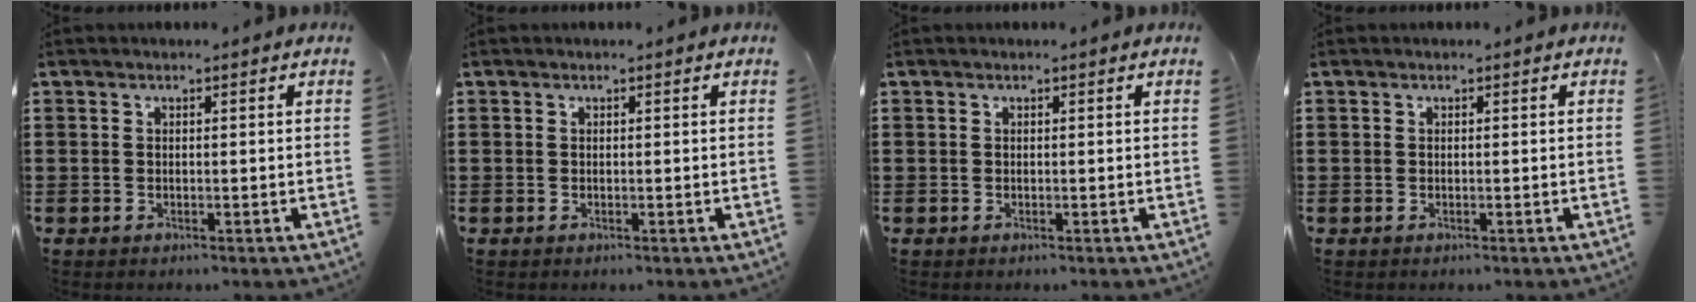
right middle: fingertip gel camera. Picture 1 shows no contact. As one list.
[{"total": 0.0}, {"total": 0.0}, {"total": 0.0}]